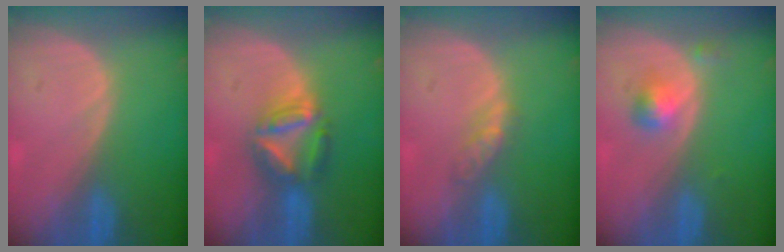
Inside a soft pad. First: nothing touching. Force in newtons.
{"total": 6.9, "press": 6.1, "slide": 3.1}
{"total": 2.8, "press": 2.5, "slide": 1.2}
{"total": 2.8, "press": 2.7, "slide": 0.2}